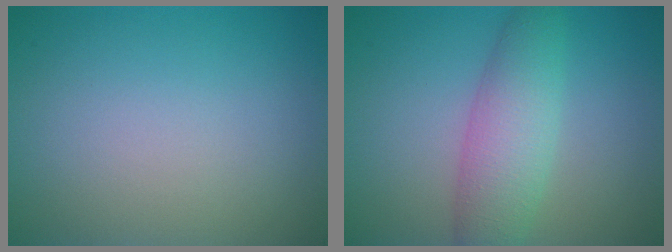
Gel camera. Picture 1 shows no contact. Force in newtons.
{"total": 4.7, "press": 4.7, "slide": 0.1}